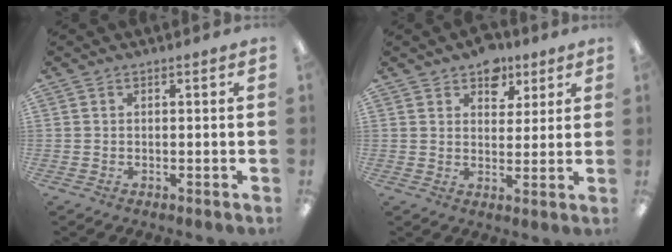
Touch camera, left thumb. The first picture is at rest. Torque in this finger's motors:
{"motor_torque": [0.71, 0.71, 0.56, -0.60, 0.00]}